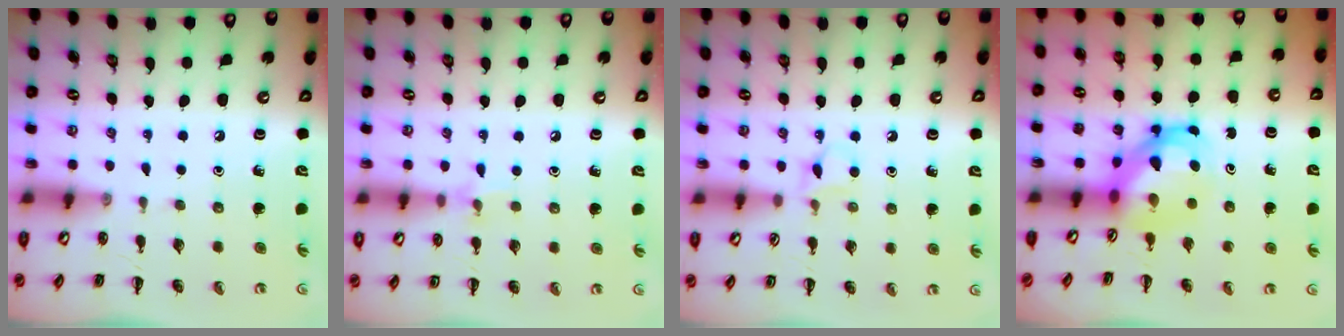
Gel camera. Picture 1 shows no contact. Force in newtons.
{"total": 5.6, "press": 5.4, "slide": 1.7}
{"total": 3.9, "press": 3.6, "slide": 1.4}
{"total": 5.6, "press": 5.4, "slide": 1.5}